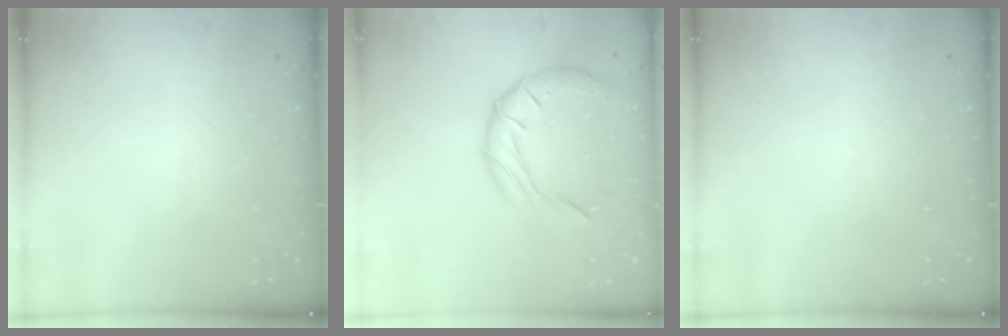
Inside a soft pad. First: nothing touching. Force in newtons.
{"total": 12.7, "press": 12.7, "slide": 1.0}
{"total": 0.0}